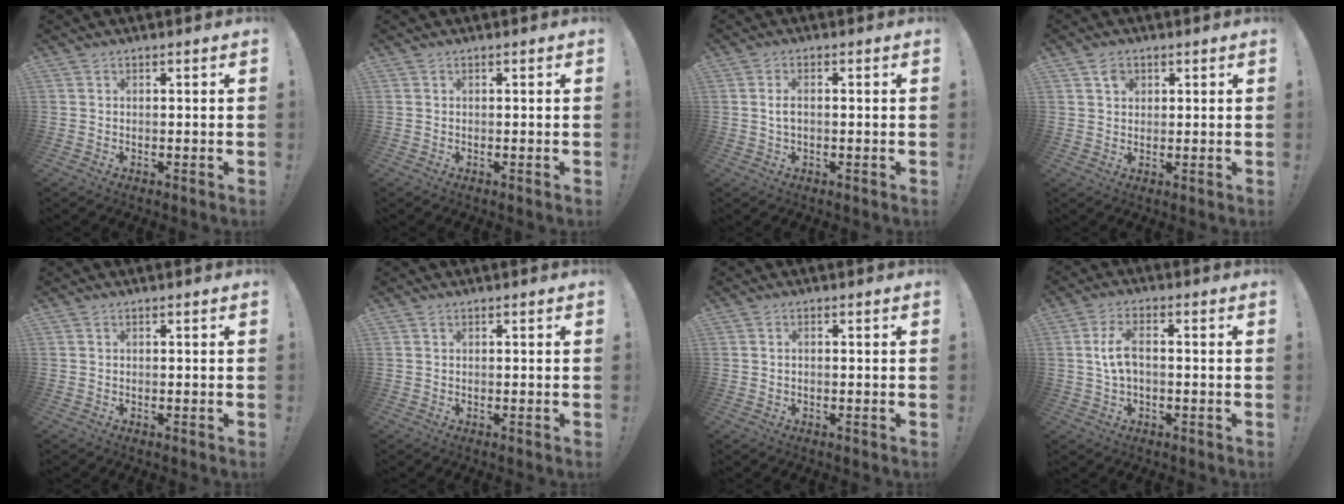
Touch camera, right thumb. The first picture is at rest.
{"total": 0.0}
{"total": 2.6, "force": [-0.2, 1.2, 2.3], "torque": [-0.041, 0.006, -0.003]}
{"total": 3.1, "force": [1.5, 2.5, 1.1], "torque": [-0.005, -0.007, 0.024]}
{"total": 0.0}
{"total": 0.6, "force": [0.4, 0.3, 0.1], "torque": [0.002, -0.001, 0.008]}
{"total": 0.6, "force": [-0.1, 0.3, 0.5], "torque": [-0.018, 0.004, -0.001]}
{"total": 6.7, "force": [0.2, 3.2, 5.9], "torque": [-0.115, 0.006, 0.004]}